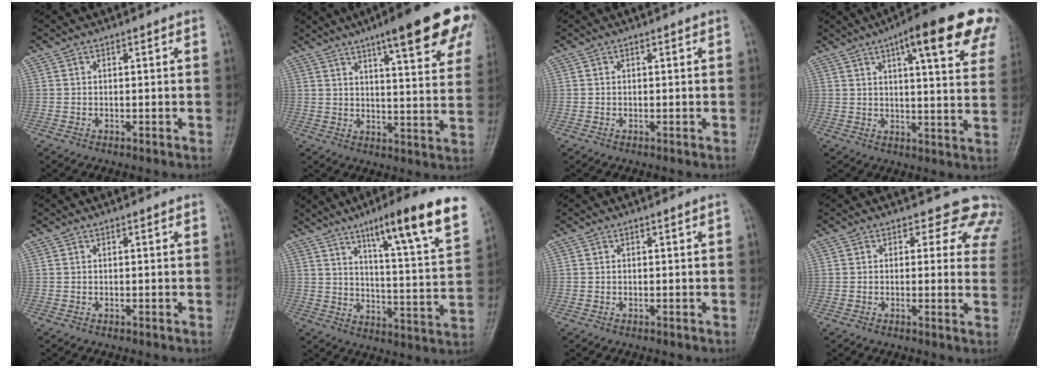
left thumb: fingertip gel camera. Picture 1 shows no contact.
{"total": 19.6, "force": [11.3, 4.0, 15.5], "torque": [-0.175, -0.034, 0.145]}
{"total": 0.0}
{"total": 19.5, "force": [10.5, 4.5, 15.8], "torque": [-0.184, -0.019, 0.131]}
{"total": 0.0}
{"total": 18.9, "force": [11.4, 2.4, 14.8], "torque": [-0.191, -0.049, 0.168]}
{"total": 0.0}
{"total": 9.4, "force": [7.8, 4.8, 2.0], "torque": [0.035, -0.032, 0.051]}